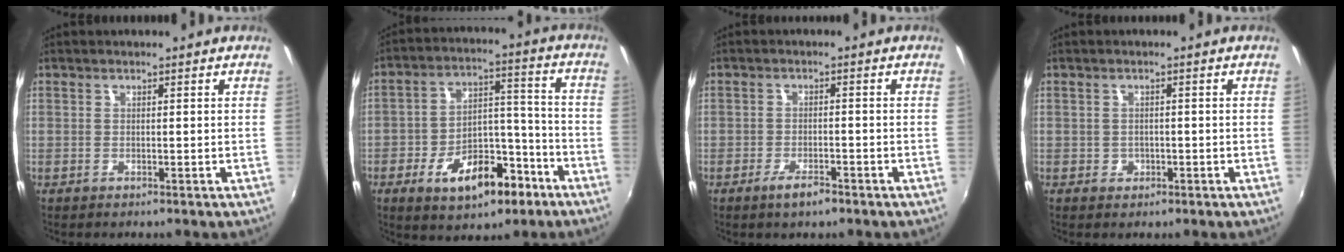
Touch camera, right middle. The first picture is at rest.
{"total": 14.1, "force": [-7.8, 7.6, 9.0], "torque": [-0.159, 0.029, -0.109]}
{"total": 3.6, "force": [-2.5, 1.2, 2.3], "torque": [-0.054, -0.007, -0.046]}
{"total": 2.0, "force": [-0.6, 1.9, 0.5], "torque": [-0.008, -0.003, -0.006]}